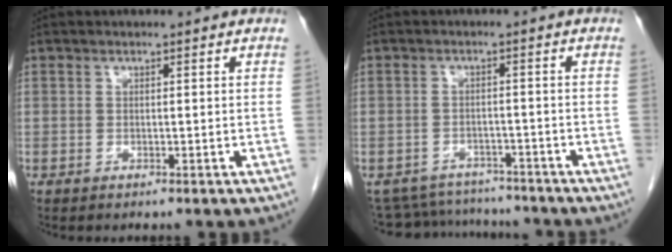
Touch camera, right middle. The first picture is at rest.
{"total": 9.2, "force": [-8.9, 2.6, 0.8], "torque": [-0.014, 0.010, -0.119]}